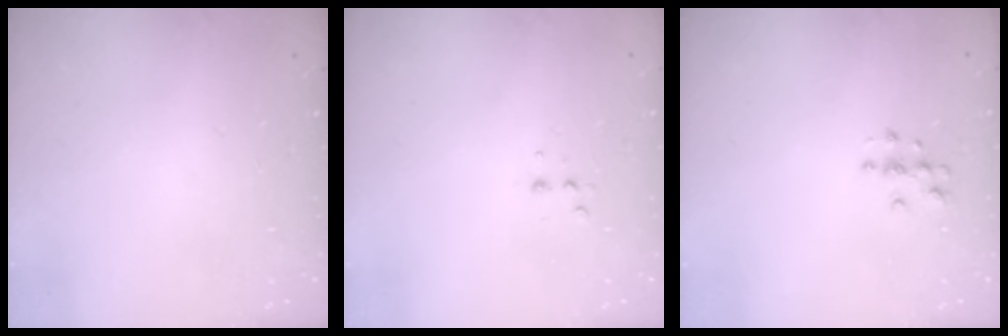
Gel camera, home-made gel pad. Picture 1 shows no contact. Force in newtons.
{"total": 3.6, "press": 3.5, "slide": 1.1}
{"total": 3.7, "press": 3.7, "slide": 0.2}